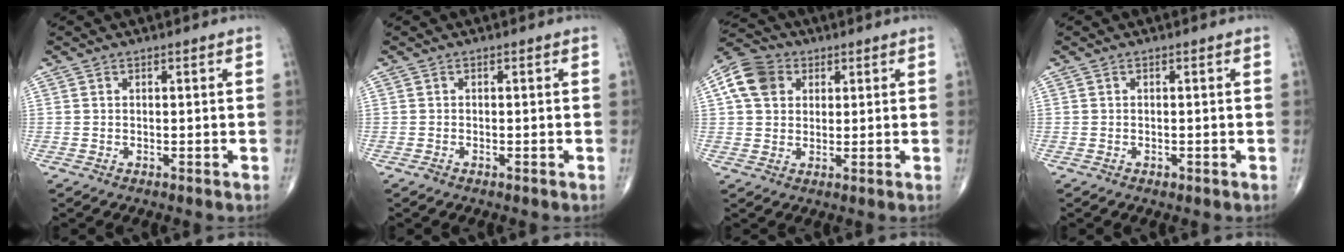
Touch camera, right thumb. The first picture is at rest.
{"total": 0.6, "force": [-0.4, 0.2, 0.3], "torque": [-0.007, 0.000, -0.009]}
{"total": 8.9, "force": [2.7, 7.0, 4.7], "torque": [-0.074, 0.008, 0.042]}
{"total": 0.6, "force": [-0.3, 0.4, 0.4], "torque": [-0.004, 0.000, -0.005]}